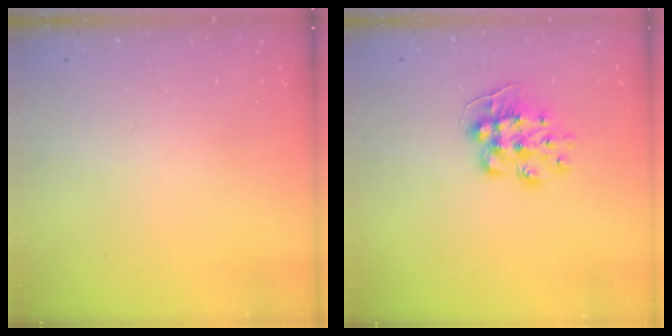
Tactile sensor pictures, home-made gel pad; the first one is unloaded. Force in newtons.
{"total": 9.9, "press": 9.9, "slide": 0.4}